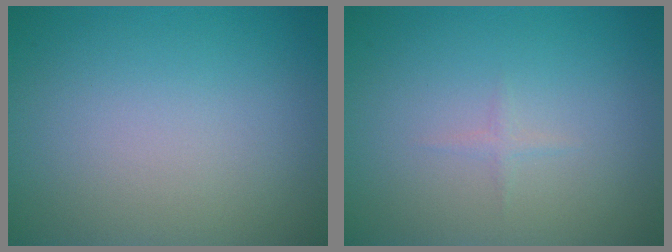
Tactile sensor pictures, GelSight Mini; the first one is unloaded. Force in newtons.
{"total": 0.6, "press": 0.6, "slide": 0.0}